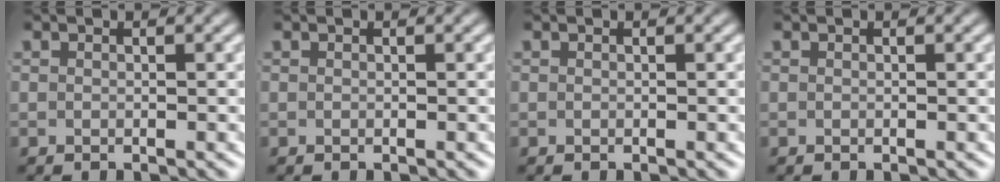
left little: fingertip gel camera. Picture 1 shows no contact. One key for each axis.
{"total": 0.0}
{"total": 0.0}
{"total": 0.0}